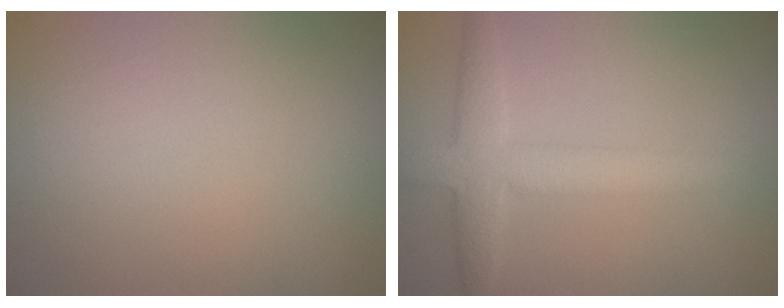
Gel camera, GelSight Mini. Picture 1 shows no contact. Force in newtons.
{"total": 4.4, "press": 4.3, "slide": 0.2}